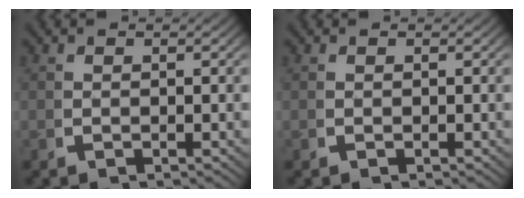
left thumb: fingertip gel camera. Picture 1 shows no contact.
{"total": 0.0}